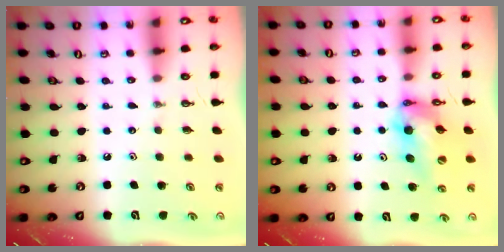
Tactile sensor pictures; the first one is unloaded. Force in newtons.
{"total": 11.6, "press": 11.5, "slide": 1.4}